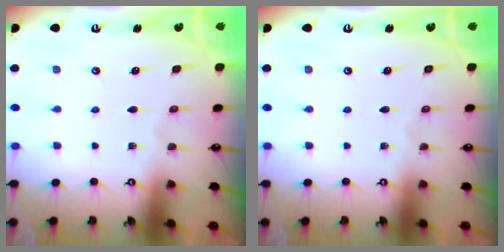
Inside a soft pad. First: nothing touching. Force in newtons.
{"total": 0.0}